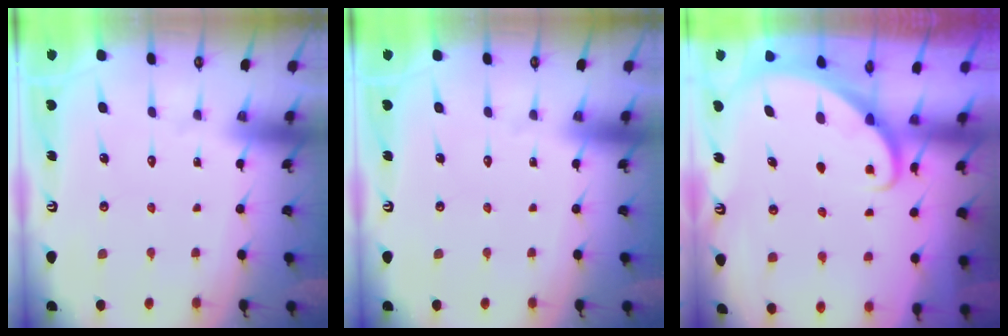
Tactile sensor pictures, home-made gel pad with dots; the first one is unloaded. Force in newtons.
{"total": 0.0}
{"total": 1.6, "press": 1.6, "slide": 0.0}